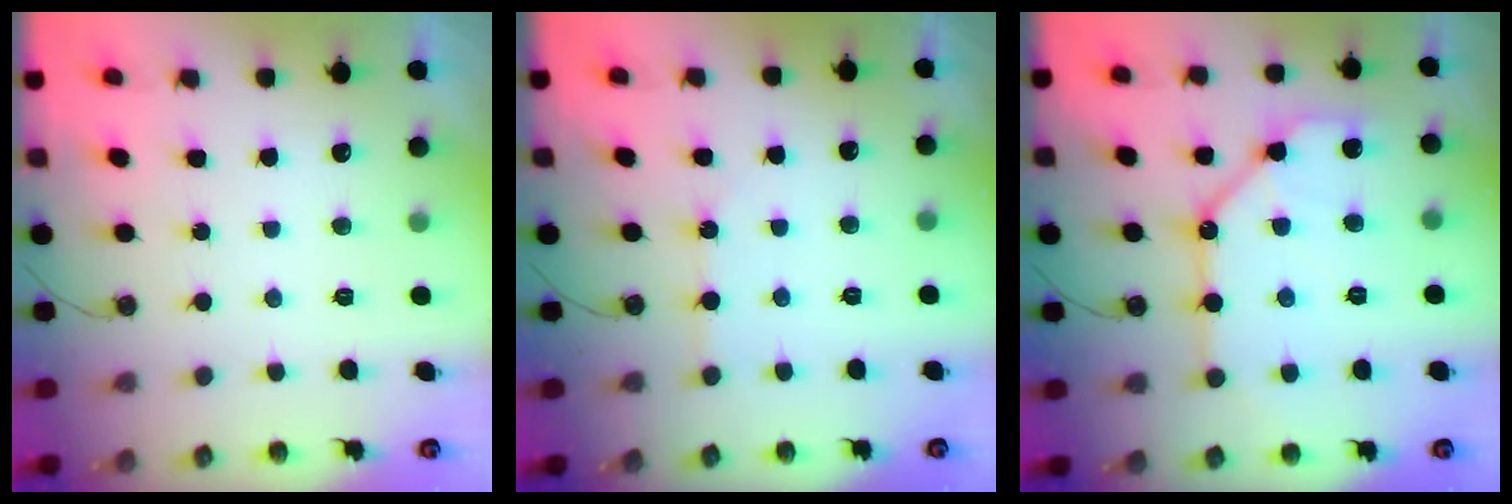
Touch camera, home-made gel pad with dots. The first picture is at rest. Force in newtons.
{"total": 2.6, "press": 2.5, "slide": 0.5}
{"total": 14.0, "press": 13.9, "slide": 1.0}